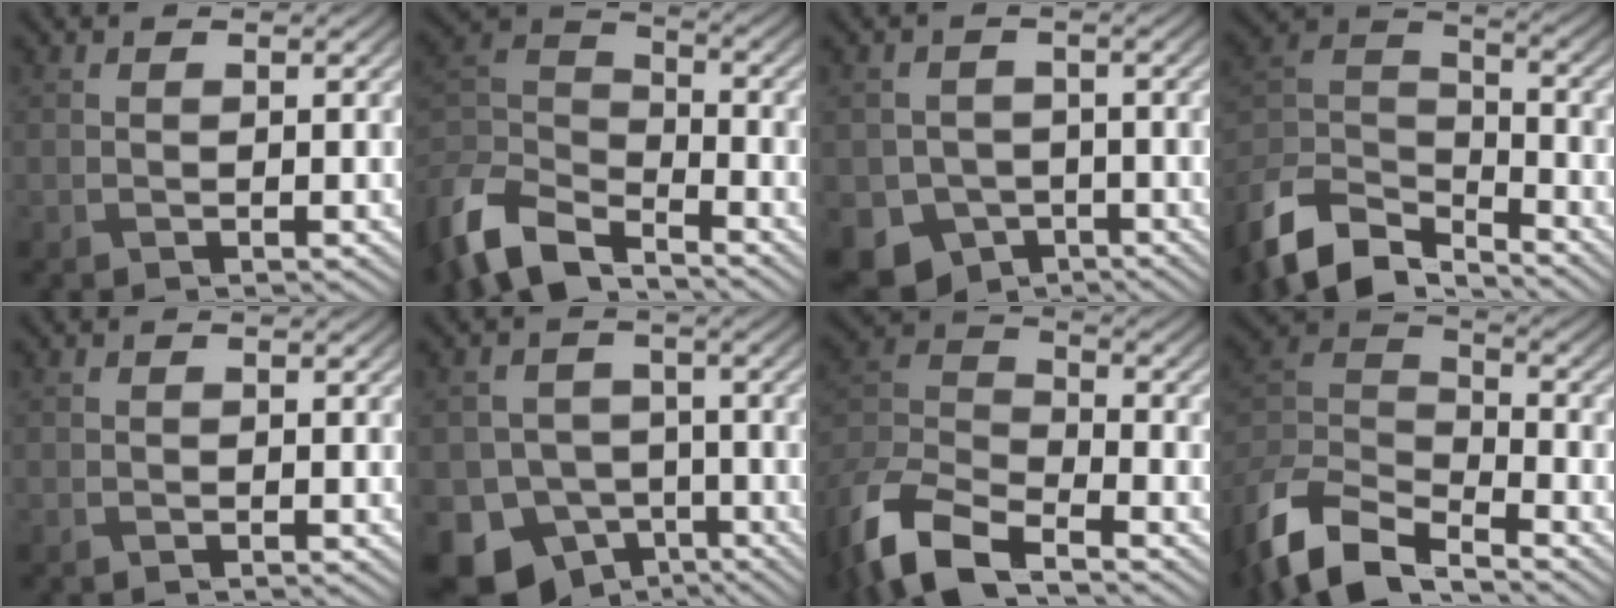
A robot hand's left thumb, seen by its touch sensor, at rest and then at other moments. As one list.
[{"total": 9.1, "force": [-7.1, 3.6, 4.4], "torque": [-0.105, -0.009, -0.154]}, {"total": 7.9, "force": [-4.2, 6.2, 2.5], "torque": [-0.048, -0.025, -0.076]}, {"total": 10.5, "force": [-8.3, 4.4, 4.7], "torque": [-0.109, -0.002, -0.166]}, {"total": 0.6, "force": [-0.5, 0.0, 0.3], "torque": [-0.006, -0.001, -0.009]}, {"total": 12.6, "force": [-7.9, 9.2, 3.4], "torque": [-0.083, -0.041, -0.133]}, {"total": 11.1, "force": [-8.0, 4.1, 6.5], "torque": [-0.150, -0.012, -0.169]}, {"total": 10.2, "force": [-7.7, 3.9, 5.5], "torque": [-0.127, -0.012, -0.156]}]